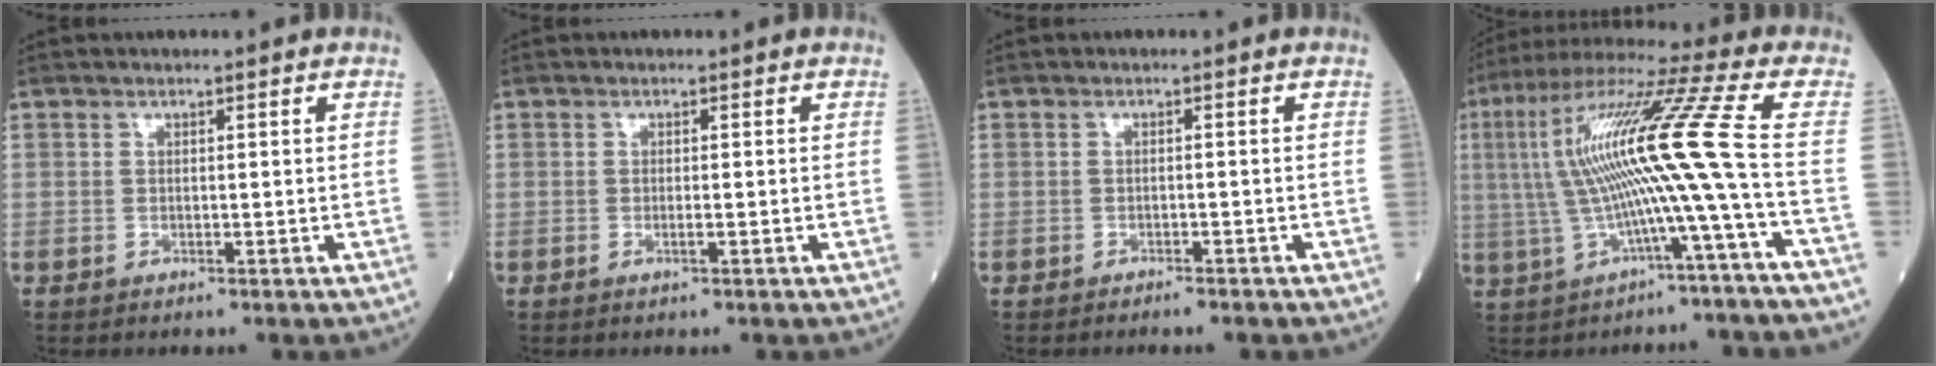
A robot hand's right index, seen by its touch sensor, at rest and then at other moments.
{"total": 0.8, "force": [-0.3, 0.0, 0.8], "torque": [-0.018, -0.001, -0.005]}
{"total": 1.6, "force": [-1.4, 0.1, 0.7], "torque": [-0.014, -0.002, -0.016]}
{"total": 15.8, "force": [-0.7, -1.7, 15.7], "torque": [-0.303, 0.030, -0.020]}